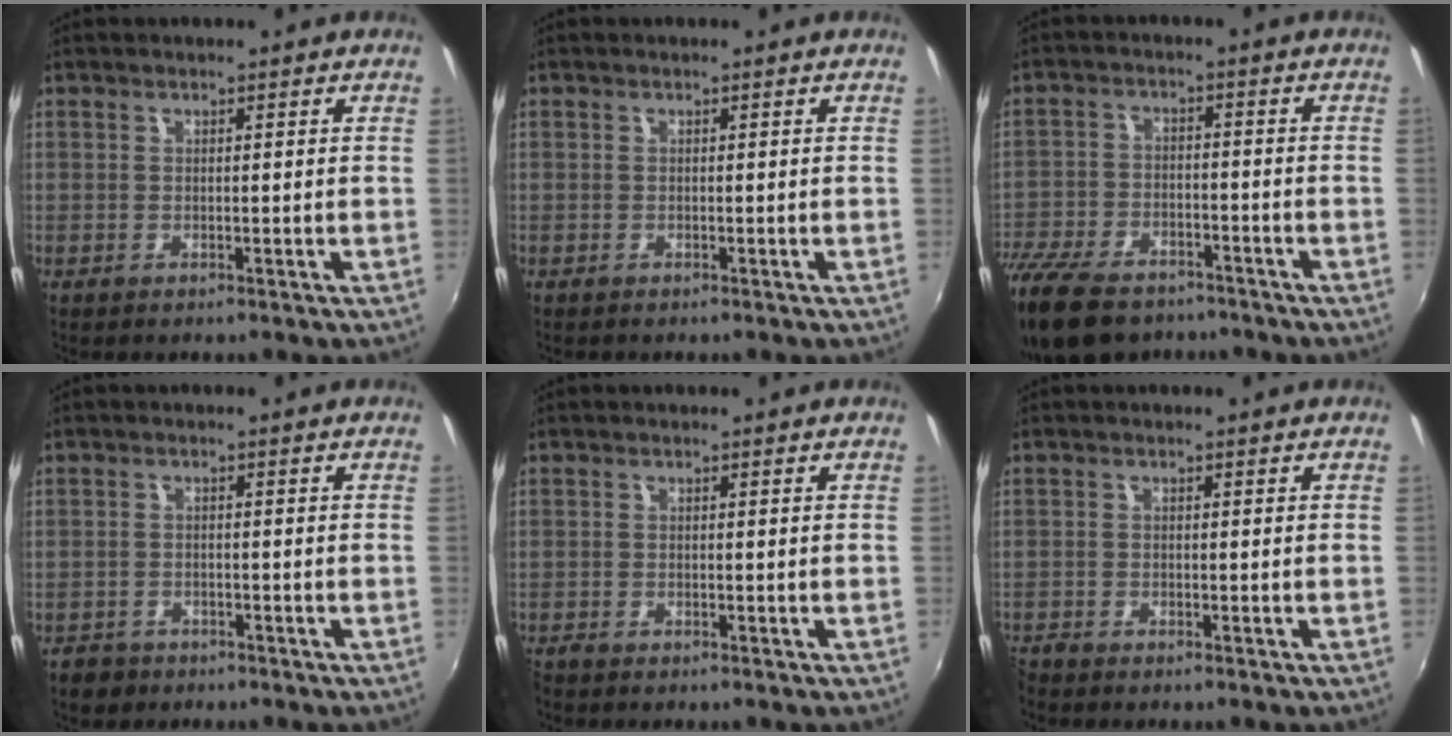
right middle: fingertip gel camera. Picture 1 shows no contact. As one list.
[{"total": 0.0}, {"total": 17.0, "force": [-12.8, 8.0, 7.8], "torque": [-0.198, -0.022, -0.218]}, {"total": 3.3, "force": [-2.5, 2.1, 0.6], "torque": [-0.026, -0.001, -0.043]}, {"total": 1.2, "force": [-1.2, 0.2, 0.3], "torque": [-0.008, -0.007, -0.024]}, {"total": 2.2, "force": [-2.1, 0.4, 0.4], "torque": [-0.014, -0.013, -0.045]}]